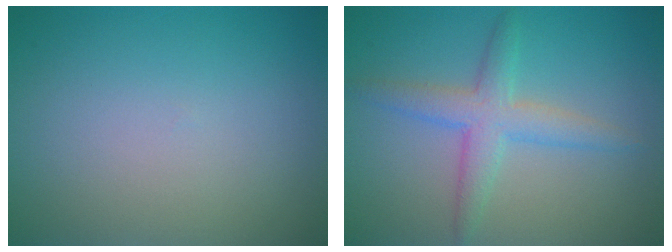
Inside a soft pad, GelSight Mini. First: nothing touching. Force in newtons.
{"total": 3.7, "press": 3.7, "slide": 0.1}